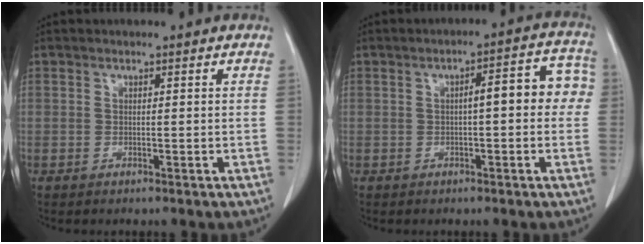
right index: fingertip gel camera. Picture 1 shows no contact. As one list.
[{"total": 7.4, "force": [0.3, 2.1, 7.1], "torque": [-0.084, 0.035, -0.001]}]